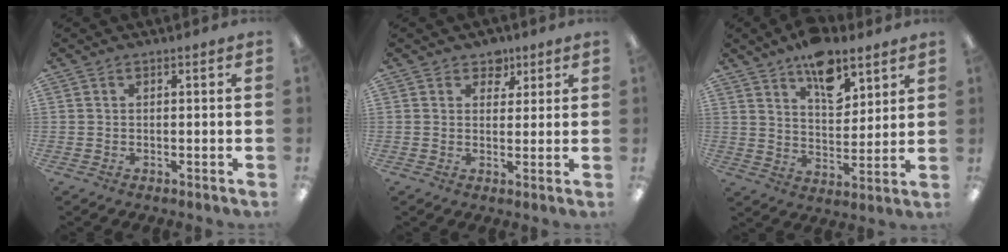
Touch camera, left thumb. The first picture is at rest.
{"total": 4.6, "force": [3.0, 3.3, 1.1], "torque": [-0.002, -0.014, 0.049]}
{"total": 12.0, "force": [8.0, 6.2, 6.4], "torque": [-0.085, -0.043, 0.141]}